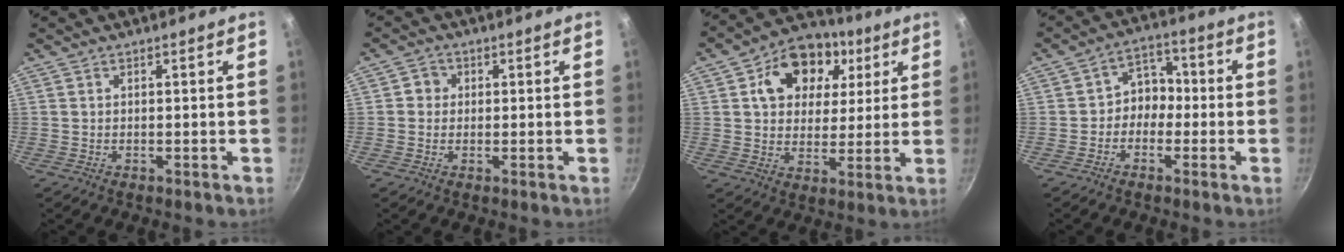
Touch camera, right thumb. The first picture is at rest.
{"total": 2.7, "force": [0.2, 2.6, 0.7], "torque": [0.007, 0.003, -0.004]}
{"total": 16.1, "force": [5.9, 12.1, 8.9], "torque": [-0.122, 0.001, 0.084]}
{"total": 5.9, "force": [-1.2, 4.9, 3.0], "torque": [0.003, 0.028, -0.034]}